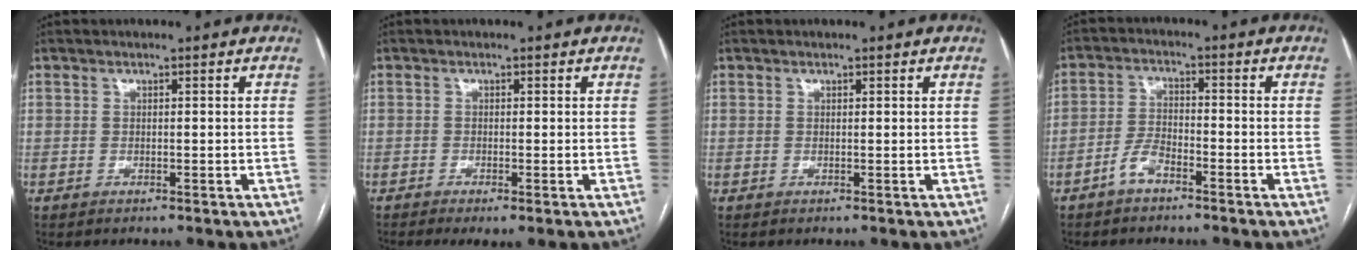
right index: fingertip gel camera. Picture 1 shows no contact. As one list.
[{"total": 2.6, "force": [-1.4, 0.5, 2.2], "torque": [-0.037, -0.008, -0.020]}, {"total": 0.0}, {"total": 3.9, "force": [-2.7, 1.5, 2.4], "torque": [-0.053, 0.009, -0.052]}]